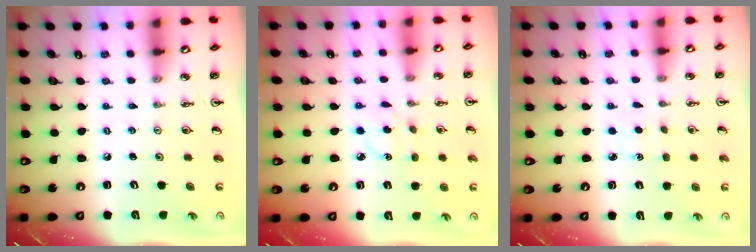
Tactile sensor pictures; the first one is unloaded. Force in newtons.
{"total": 3.6, "press": 3.5, "slide": 0.7}
{"total": 1.5, "press": 1.5, "slide": 0.2}